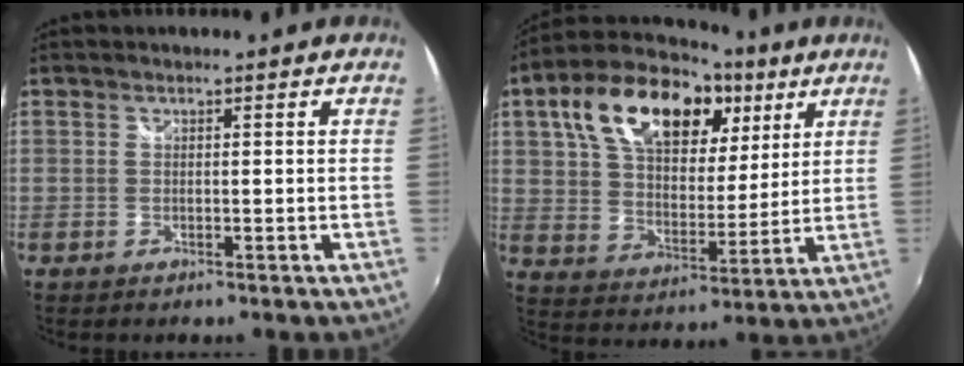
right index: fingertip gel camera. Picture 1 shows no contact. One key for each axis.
{"total": 23.3, "fx": 11.0, "fy": 13.0, "fz": 15.9, "tx": -0.309, "ty": 0.057, "tz": 0.186}